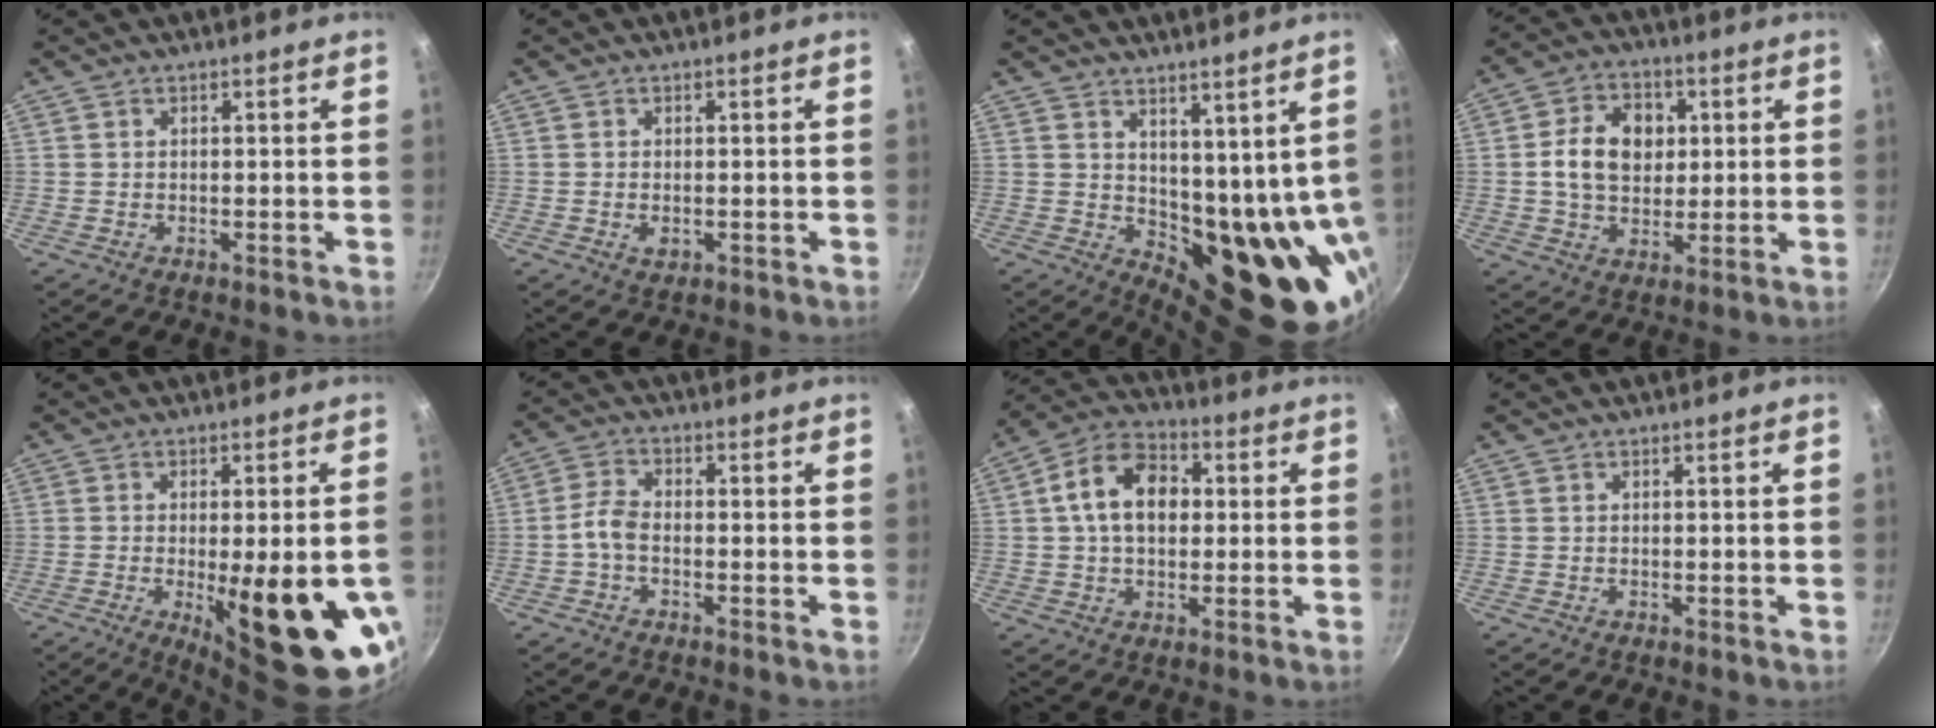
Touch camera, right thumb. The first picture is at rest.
{"total": 1.8, "force": [-0.4, 1.2, 1.3], "torque": [-0.020, -0.002, -0.005]}
{"total": 13.6, "force": [4.9, 7.8, 10.0], "torque": [-0.091, -0.029, 0.103]}
{"total": 11.3, "force": [1.6, 8.6, 7.2], "torque": [-0.097, 0.006, 0.021]}
{"total": 19.2, "force": [-5.1, 5.7, 17.6], "torque": [-0.211, -0.004, -0.053]}
{"total": 3.7, "force": [-1.5, 1.9, 2.7], "torque": [-0.064, 0.019, -0.040]}
{"total": 12.4, "force": [1.6, 8.6, 8.8], "torque": [-0.121, 0.023, 0.011]}
{"total": 0.0}